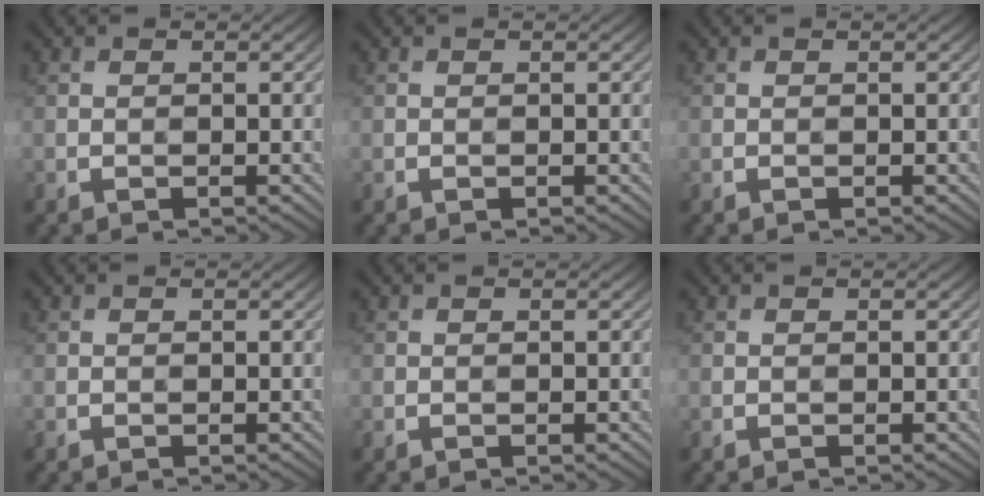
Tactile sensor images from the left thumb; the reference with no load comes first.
{"total": 0.0}
{"total": 0.0}
{"total": 0.0}
{"total": 0.0}
{"total": 0.0}